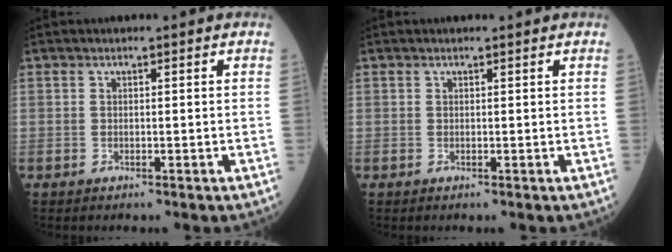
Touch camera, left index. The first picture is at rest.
{"total": 0.0}